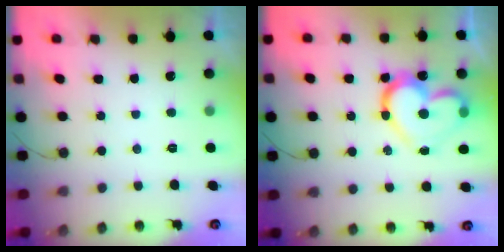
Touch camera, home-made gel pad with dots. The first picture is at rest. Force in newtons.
{"total": 16.8, "press": 16.8, "slide": 1.4}